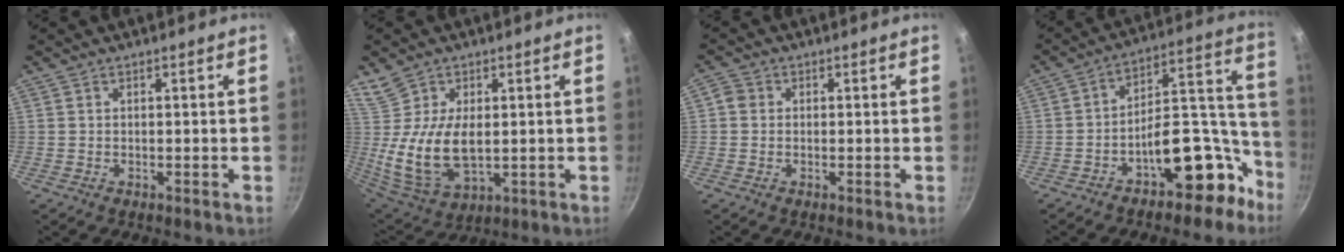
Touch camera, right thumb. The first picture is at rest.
{"total": 12.1, "force": [1.1, 7.2, 9.6], "torque": [-0.172, -0.025, 0.034]}
{"total": 2.2, "force": [0.0, 2.0, 0.8], "torque": [-0.011, 0.005, -0.010]}
{"total": 16.0, "force": [-9.0, 8.0, 10.5], "torque": [-0.069, 0.121, -0.132]}